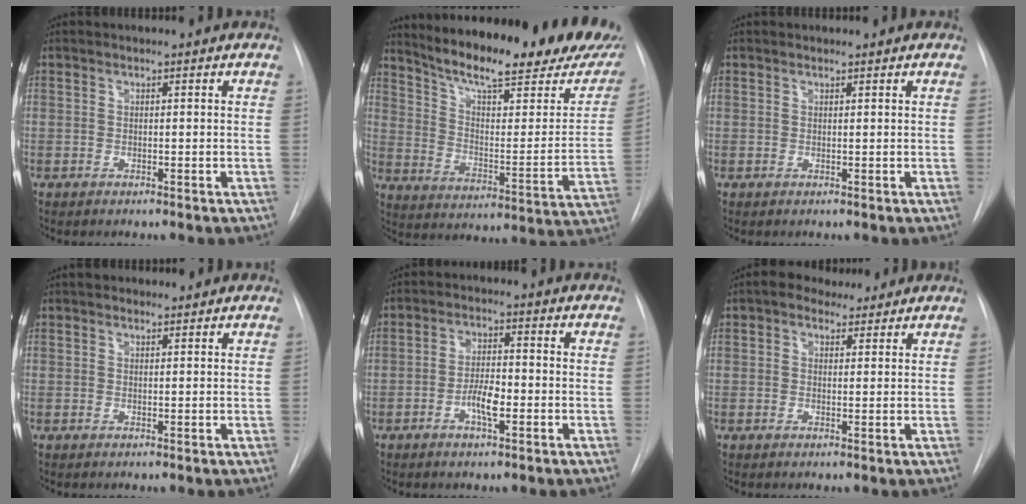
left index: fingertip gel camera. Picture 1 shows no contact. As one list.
[{"total": 26.9, "force": [22.0, 4.4, 14.9], "torque": [-0.225, -0.053, 0.295]}, {"total": 0.0}, {"total": 1.7, "force": [1.5, 0.7, 0.6], "torque": [-0.011, 0.014, 0.023]}, {"total": 4.5, "force": [-1.7, 1.2, 4.0], "torque": [-0.077, 0.004, -0.031]}, {"total": 4.0, "force": [3.0, 2.3, 1.5], "torque": [-0.025, 0.020, 0.047]}]